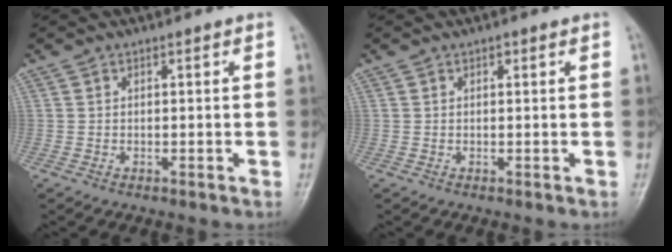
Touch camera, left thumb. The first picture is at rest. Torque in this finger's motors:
{"motor_torque": [0.14, -0.11, -0.13, -0.11, 0.00]}